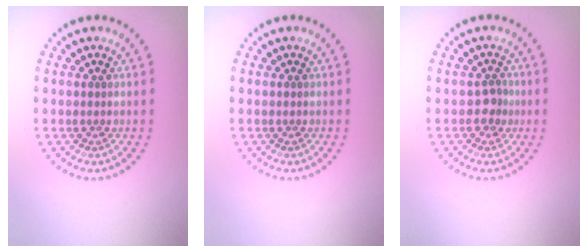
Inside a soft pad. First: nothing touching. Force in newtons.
{"total": 0.0}
{"total": 1.6, "press": 1.4, "slide": 0.8}